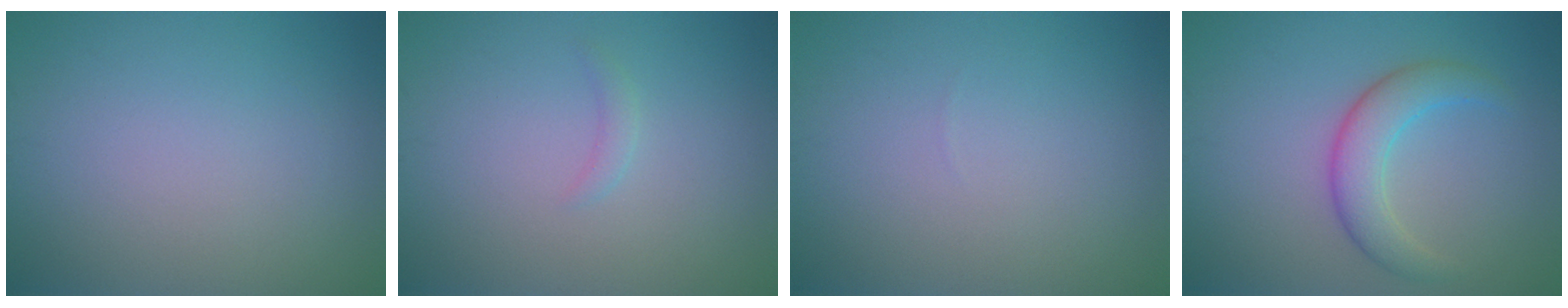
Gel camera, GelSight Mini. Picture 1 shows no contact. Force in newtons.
{"total": 0.8, "press": 0.8, "slide": 0.1}
{"total": 0.0}
{"total": 3.9, "press": 3.9, "slide": 0.3}